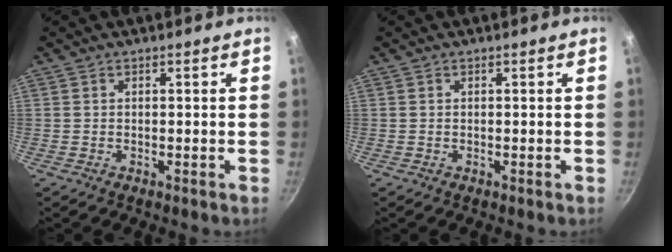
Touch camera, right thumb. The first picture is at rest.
{"total": 0.0}